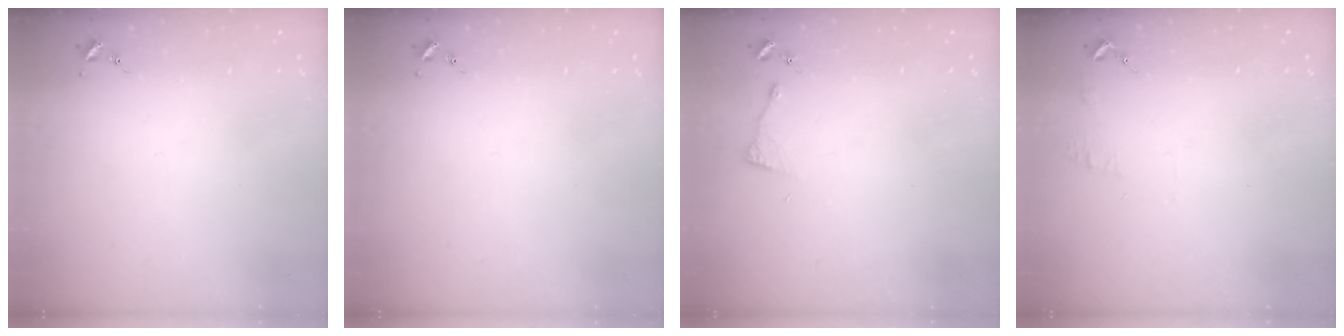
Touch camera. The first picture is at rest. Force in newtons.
{"total": 0.0}
{"total": 4.2, "press": 4.2, "slide": 0.5}
{"total": 5.4, "press": 5.3, "slide": 0.8}